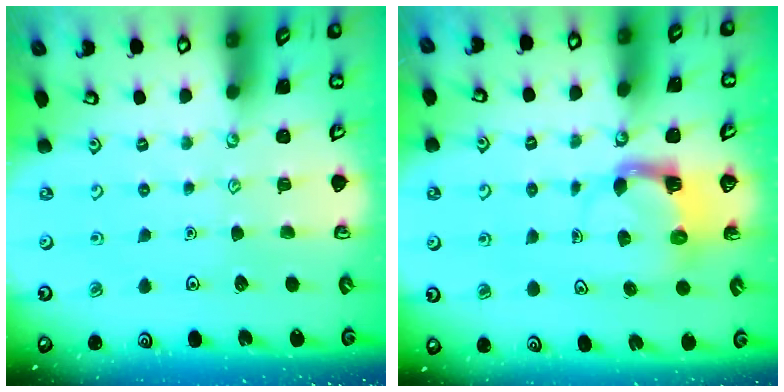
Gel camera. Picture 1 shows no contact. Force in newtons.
{"total": 3.9, "press": 3.9, "slide": 0.8}